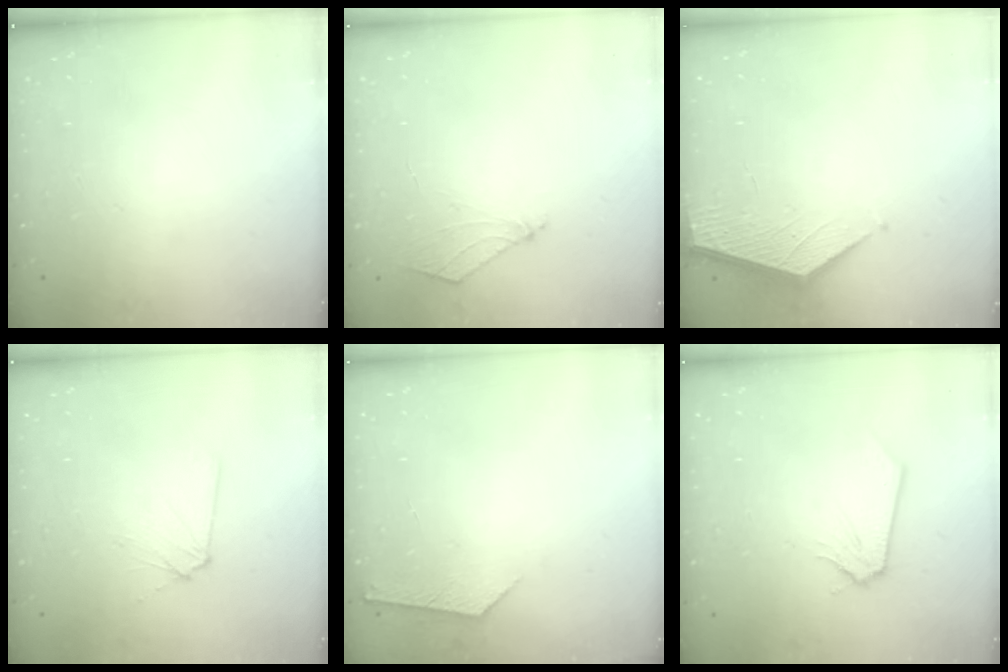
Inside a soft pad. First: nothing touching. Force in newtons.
{"total": 4.7, "press": 4.7, "slide": 0.5}
{"total": 2.4, "press": 2.4, "slide": 0.2}
{"total": 3.5, "press": 3.5, "slide": 0.5}
{"total": 4.0, "press": 4.0, "slide": 0.5}
{"total": 0.0}